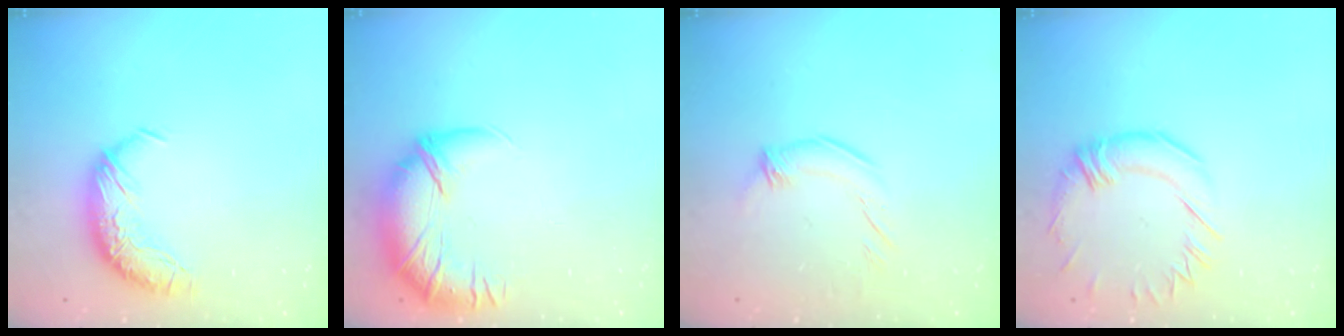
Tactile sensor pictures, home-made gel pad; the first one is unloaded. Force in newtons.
{"total": 2.7, "press": 1.3, "slide": 2.3}
{"total": 2.3, "press": 2.3, "slide": 0.6}
{"total": 1.5, "press": 0.9, "slide": 1.1}